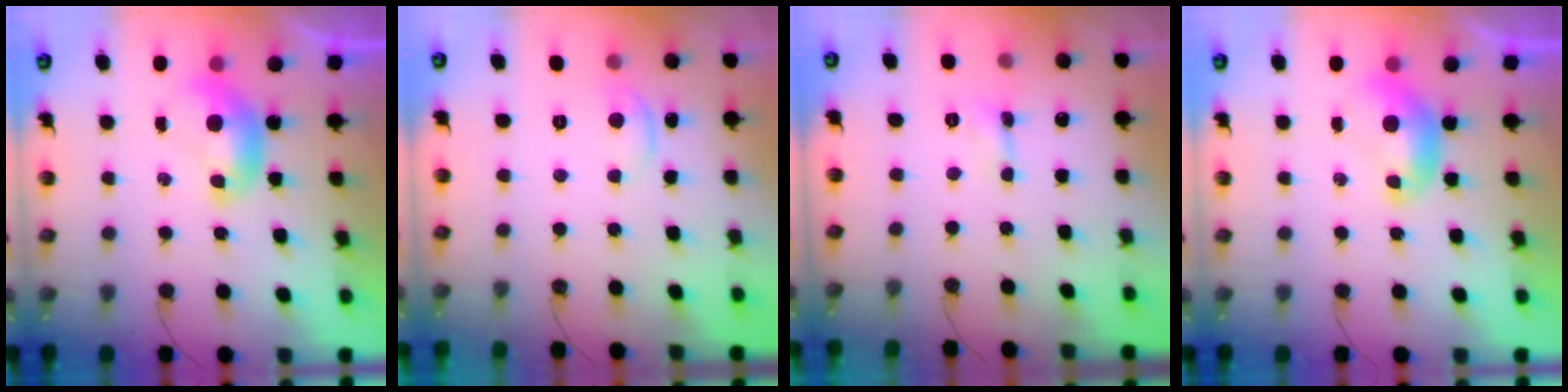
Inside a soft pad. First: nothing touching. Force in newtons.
{"total": 0.8, "press": 0.7, "slide": 0.4}
{"total": 0.0}
{"total": 0.0}